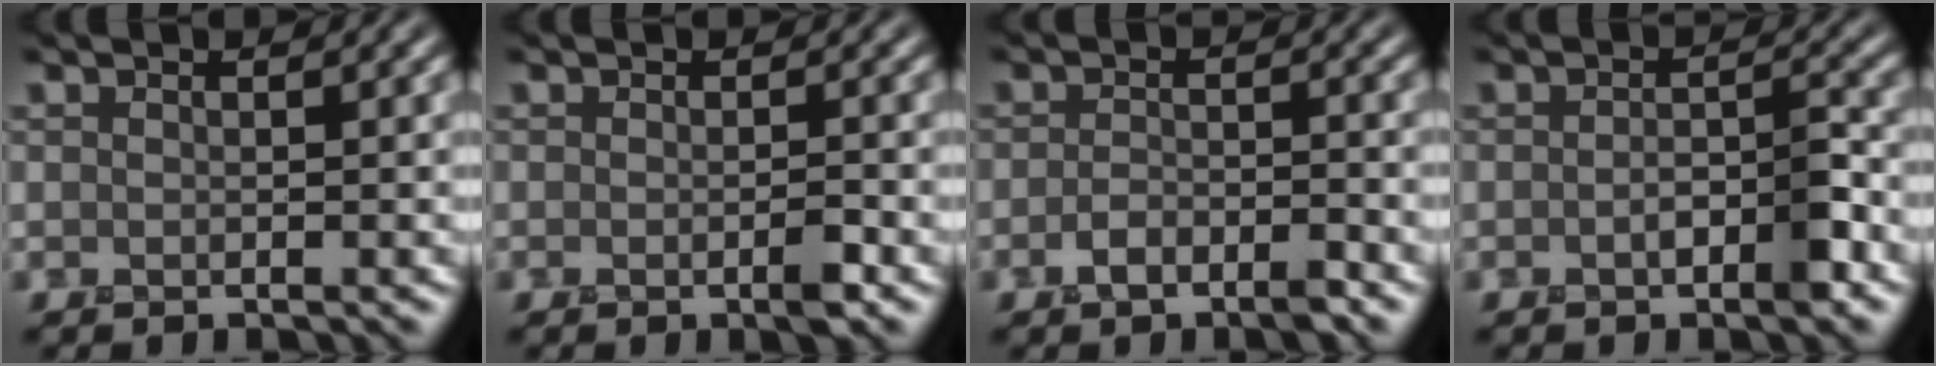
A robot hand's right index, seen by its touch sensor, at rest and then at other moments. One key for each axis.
{"total": 1.4, "fx": -0.6, "fy": 0.2, "fz": 1.2, "tx": -0.022, "ty": -0.002, "tz": -0.010}
{"total": 2.7, "fx": -1.8, "fy": 1.1, "fz": 1.7, "tx": -0.033, "ty": 0.006, "tz": -0.035}
{"total": 2.5, "fx": -1.1, "fy": 0.8, "fz": 2.2, "tx": -0.039, "ty": 0.006, "tz": -0.018}